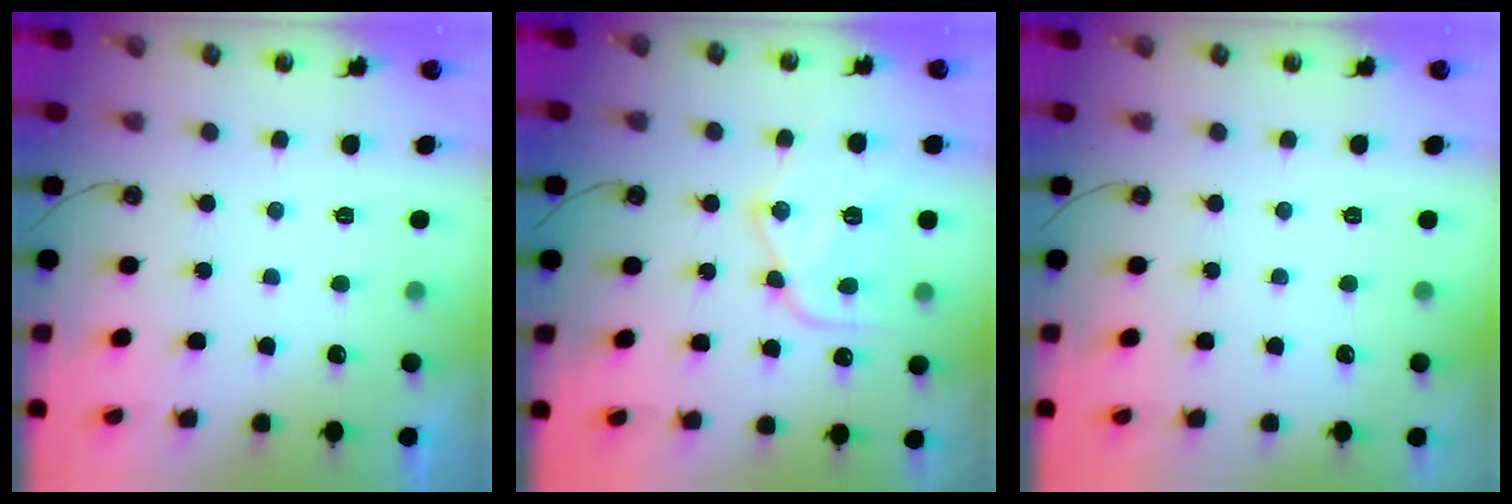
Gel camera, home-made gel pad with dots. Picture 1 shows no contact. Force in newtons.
{"total": 14.8, "press": 14.8, "slide": 0.7}
{"total": 0.0}